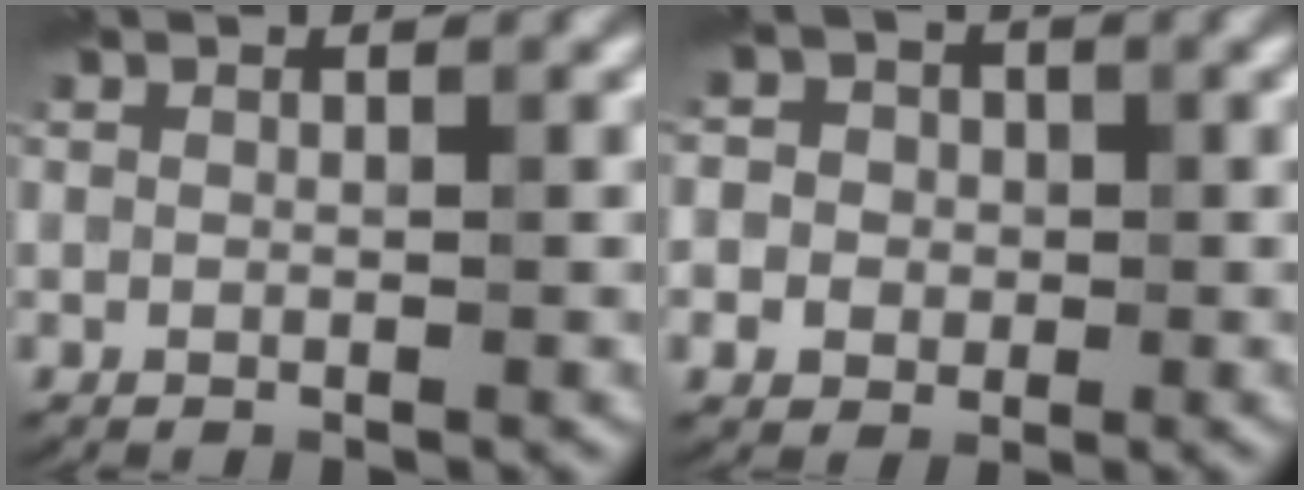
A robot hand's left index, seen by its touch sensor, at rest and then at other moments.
{"total": 5.1, "force": [0.6, 4.8, 1.8], "torque": [-0.014, 0.029, -0.023]}